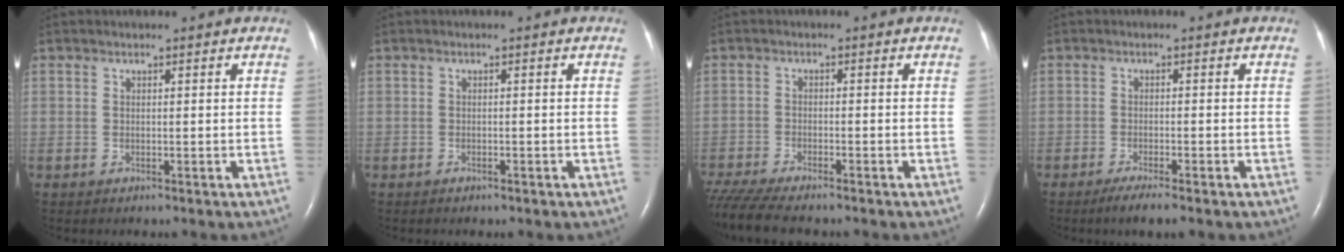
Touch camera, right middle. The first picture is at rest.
{"total": 0.7, "force": [-0.5, 0.3, 0.4], "torque": [-0.013, -0.002, -0.004]}
{"total": 10.3, "force": [-8.8, 1.5, 5.2], "torque": [-0.098, -0.018, -0.142]}
{"total": 4.0, "force": [-2.9, 0.3, 2.8], "torque": [-0.050, -0.011, -0.042]}